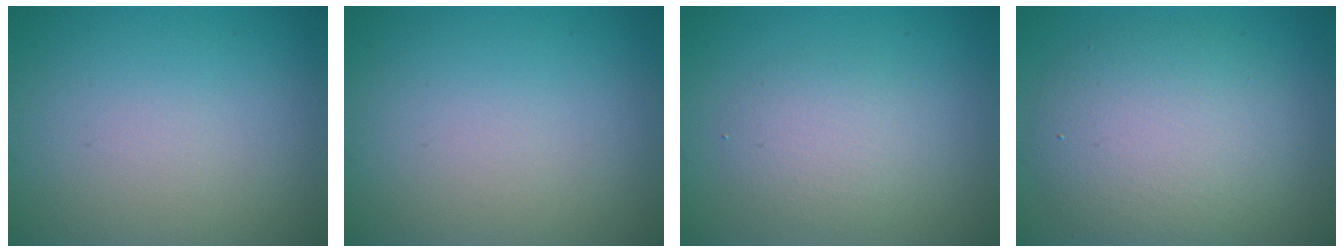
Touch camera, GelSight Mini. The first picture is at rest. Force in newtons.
{"total": 0.0}
{"total": 2.5, "press": 2.5, "slide": 0.2}
{"total": 6.4, "press": 6.4, "slide": 0.2}